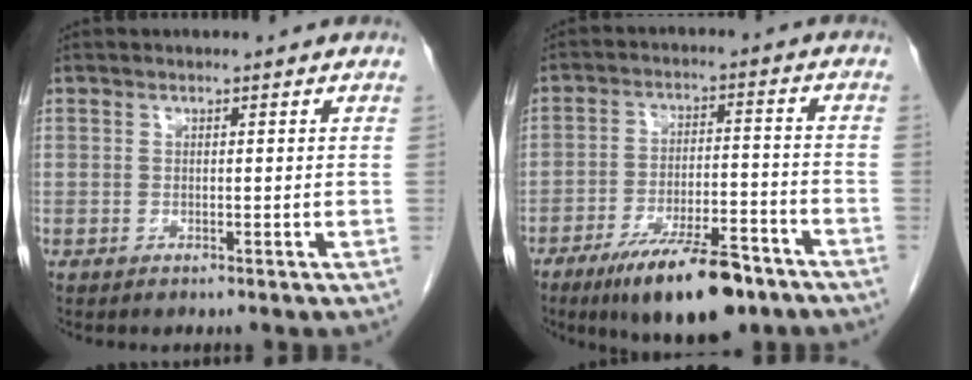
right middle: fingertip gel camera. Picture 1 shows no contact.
{"total": 13.7, "force": [-9.5, 3.4, 9.3], "torque": [-0.150, -0.012, -0.155]}